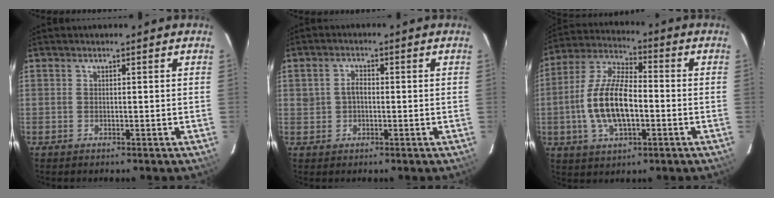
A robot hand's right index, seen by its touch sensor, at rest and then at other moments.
{"total": 2.8, "force": [-0.1, 2.1, 1.7], "torque": [-0.034, 0.008, 0.000]}
{"total": 13.9, "force": [-2.5, 6.1, 12.3], "torque": [-0.256, 0.006, -0.047]}